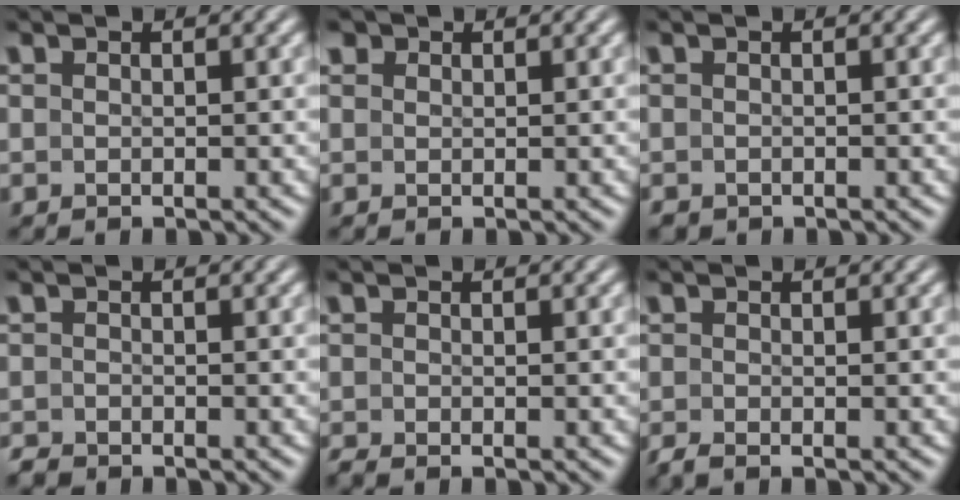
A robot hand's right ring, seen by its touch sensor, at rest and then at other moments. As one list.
[{"total": 1.0, "force": [0.7, 0.6, 0.3], "torque": [-0.015, -0.007, 0.021]}, {"total": 1.2, "force": [-1.0, 0.6, 0.2], "torque": [-0.011, -0.014, -0.010]}, {"total": 1.4, "force": [-1.4, 0.3, 0.0], "torque": [-0.002, -0.010, -0.023]}, {"total": 1.1, "force": [-1.0, 0.3, 0.2], "torque": [-0.005, -0.006, -0.017]}, {"total": 1.2, "force": [-1.1, 0.2, 0.5], "torque": [-0.007, -0.004, -0.019]}]